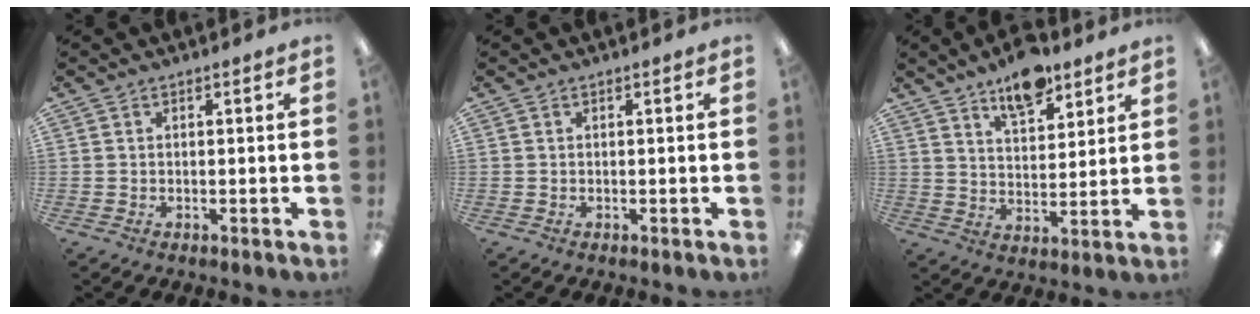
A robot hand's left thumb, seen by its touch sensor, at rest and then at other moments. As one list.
[{"total": 0.0}, {"total": 9.8, "force": [7.3, 4.1, 5.1], "torque": [-0.069, -0.039, 0.125]}]